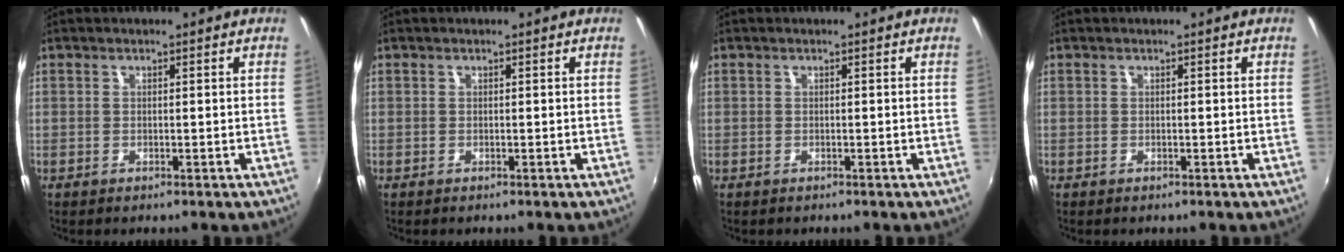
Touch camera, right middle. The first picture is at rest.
{"total": 0.0}
{"total": 0.0}
{"total": 0.0}